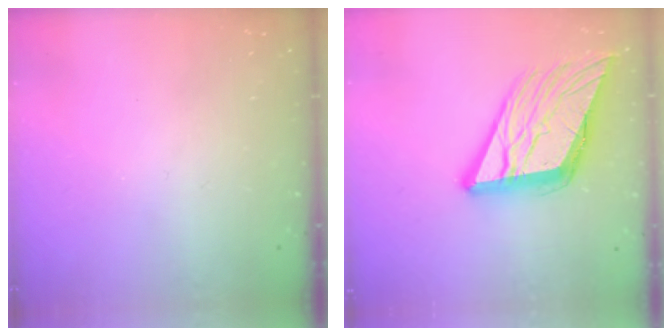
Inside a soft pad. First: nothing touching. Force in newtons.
{"total": 20.5, "press": 20.2, "slide": 3.3}